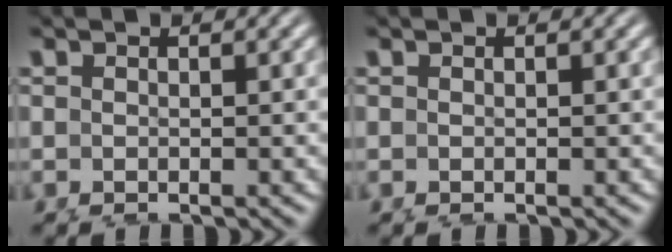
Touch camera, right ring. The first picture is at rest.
{"total": 0.0}